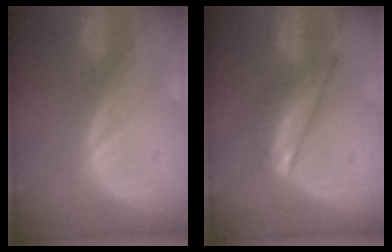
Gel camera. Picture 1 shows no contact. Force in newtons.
{"total": 7.5, "press": 6.4, "slide": 3.9}